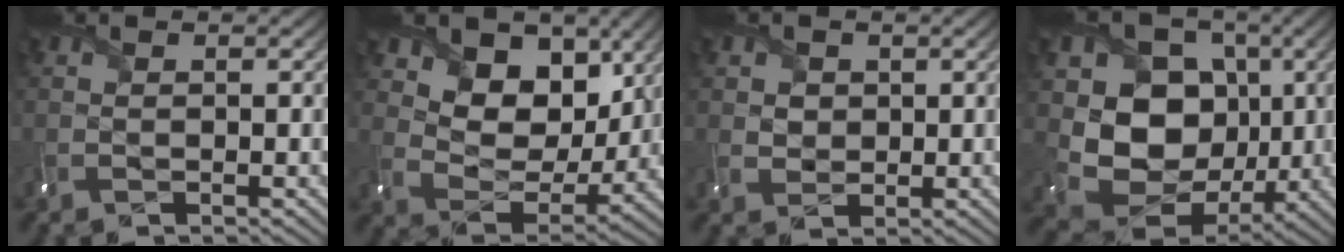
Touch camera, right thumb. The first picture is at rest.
{"total": 10.6, "force": [5.3, 7.1, 5.9], "torque": [-0.116, -0.012, 0.080]}
{"total": 2.3, "force": [0.8, 2.1, 0.8], "torque": [-0.024, -0.006, 0.013]}
{"total": 12.4, "force": [0.8, 10.6, 6.4], "torque": [-0.137, -0.022, 0.008]}